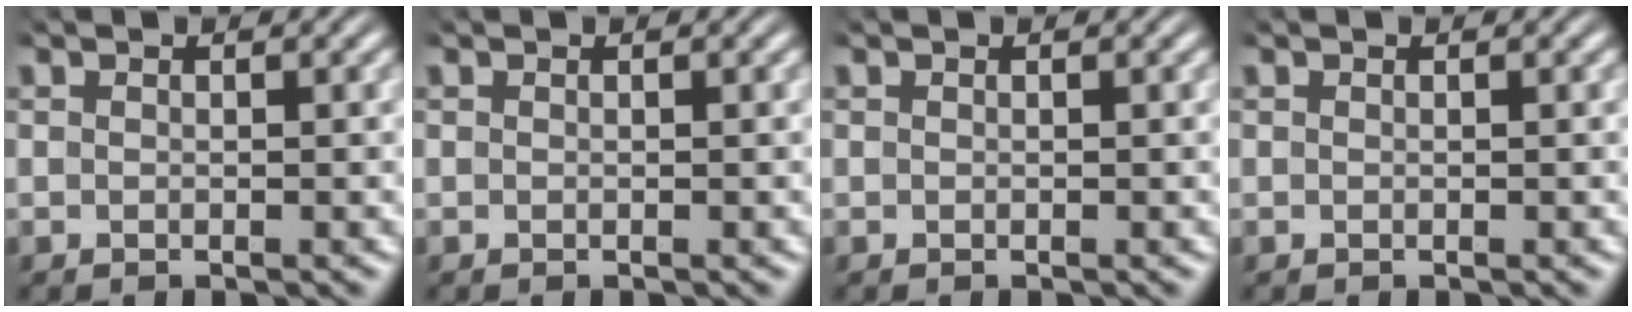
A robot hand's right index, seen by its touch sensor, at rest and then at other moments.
{"total": 0.0}
{"total": 0.0}
{"total": 0.0}